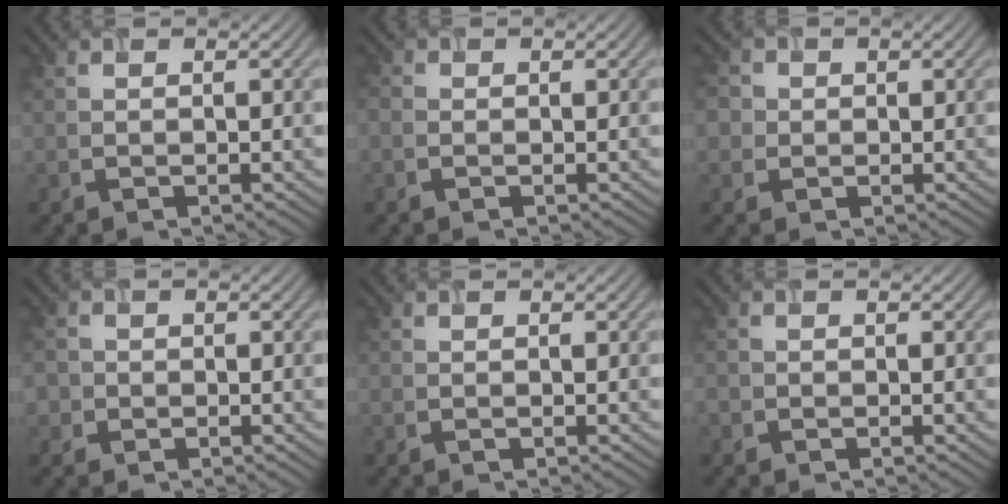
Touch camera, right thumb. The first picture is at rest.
{"total": 1.1, "force": [-0.6, 0.9, 0.5], "torque": [-0.011, -0.001, -0.014]}
{"total": 3.4, "force": [0.7, 3.1, 1.0], "torque": [-0.027, 0.006, -0.007]}
{"total": 2.3, "force": [-0.4, 2.2, 0.4], "torque": [-0.011, 0.001, -0.012]}
{"total": 0.0}
{"total": 0.8, "force": [-0.4, 0.7, 0.1], "torque": [-0.001, -0.005, -0.012]}